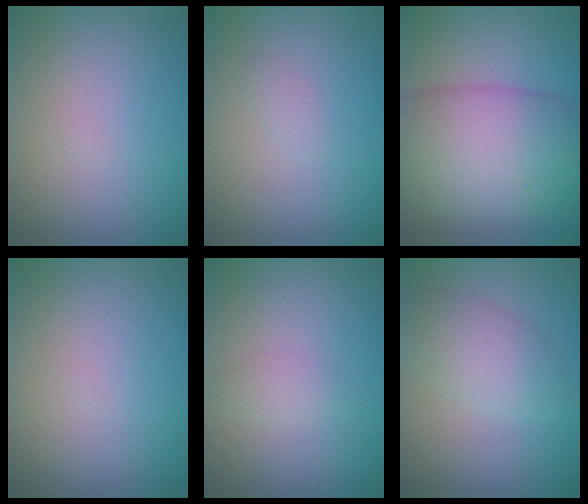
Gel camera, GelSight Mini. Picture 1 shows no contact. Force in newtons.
{"total": 0.6, "press": 0.6, "slide": 0.0}
{"total": 11.4, "press": 11.4, "slide": 0.2}
{"total": 0.0}
{"total": 1.2, "press": 1.2, "slide": 0.0}
{"total": 4.0, "press": 4.0, "slide": 0.2}